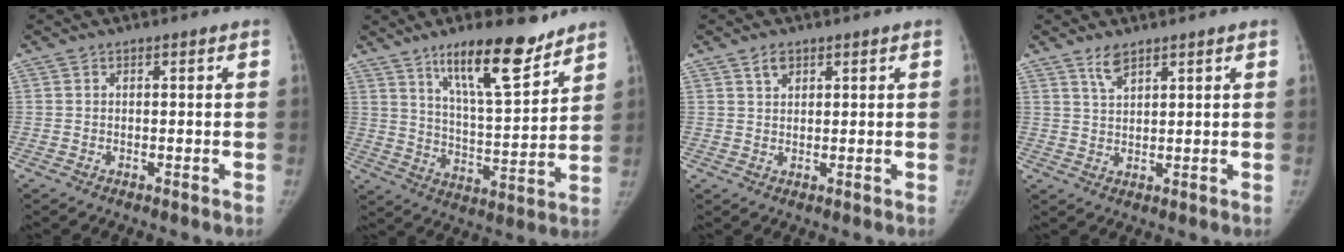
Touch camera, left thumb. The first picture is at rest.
{"total": 15.8, "force": [11.0, 3.9, 10.6], "torque": [-0.146, -0.075, 0.187]}
{"total": 2.2, "force": [1.5, 1.3, 1.0], "torque": [-0.011, -0.007, 0.029]}
{"total": 3.2, "force": [2.5, 1.1, 1.8], "torque": [-0.031, -0.010, 0.053]}